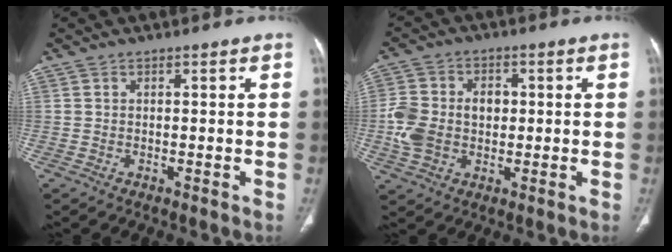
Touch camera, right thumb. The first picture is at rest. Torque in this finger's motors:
{"motor_torque": [1.05, 0.93, 0.76, 0.11, 0.11]}